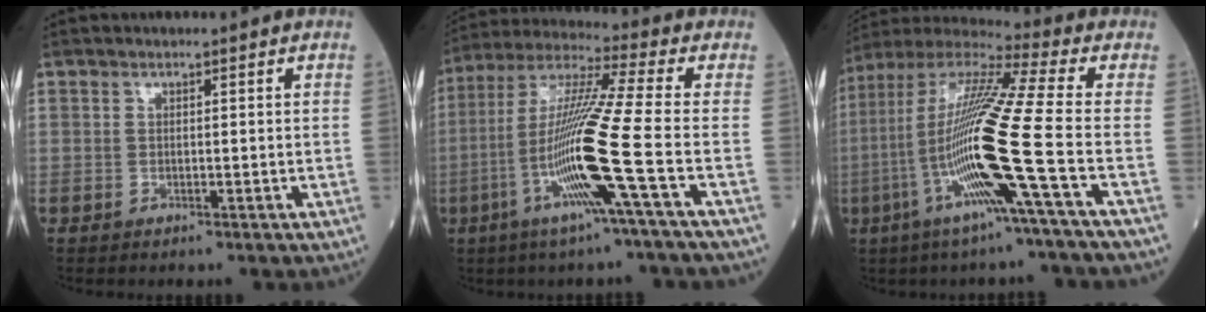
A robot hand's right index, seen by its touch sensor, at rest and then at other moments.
{"total": 15.4, "force": [-4.8, -2.3, 14.5], "torque": [-0.293, -0.013, -0.101]}
{"total": 19.1, "force": [-5.0, -2.0, 18.3], "torque": [-0.371, -0.018, -0.113]}